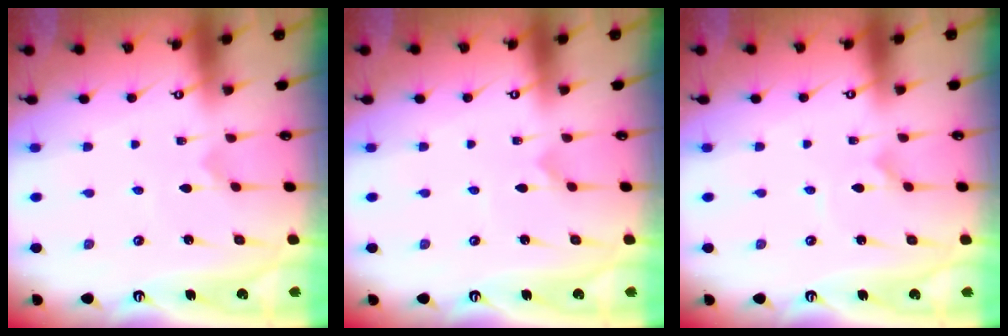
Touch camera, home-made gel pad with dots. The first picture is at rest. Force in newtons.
{"total": 0.0}
{"total": 0.9, "press": 0.9, "slide": 0.0}